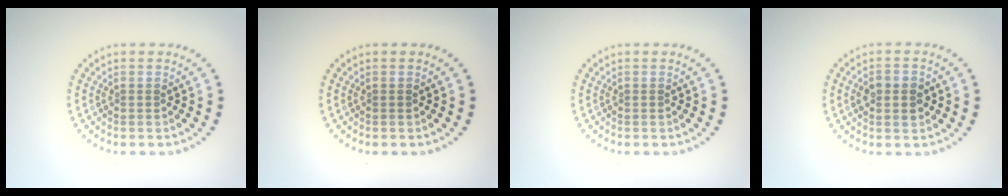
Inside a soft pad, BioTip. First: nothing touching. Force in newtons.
{"total": 0.0}
{"total": 0.0}
{"total": 2.8, "press": 2.8, "slide": 0.0}